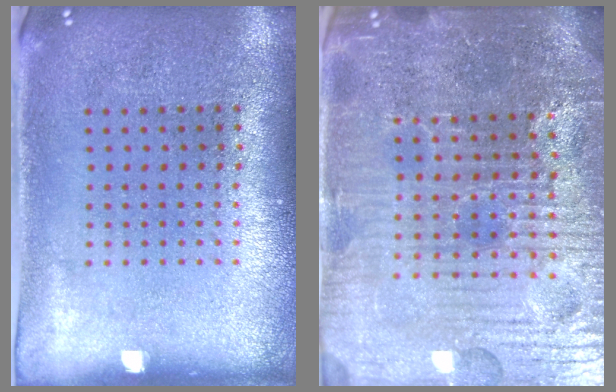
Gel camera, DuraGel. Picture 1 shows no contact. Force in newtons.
{"total": 5.9, "press": 5.5, "slide": 2.2}